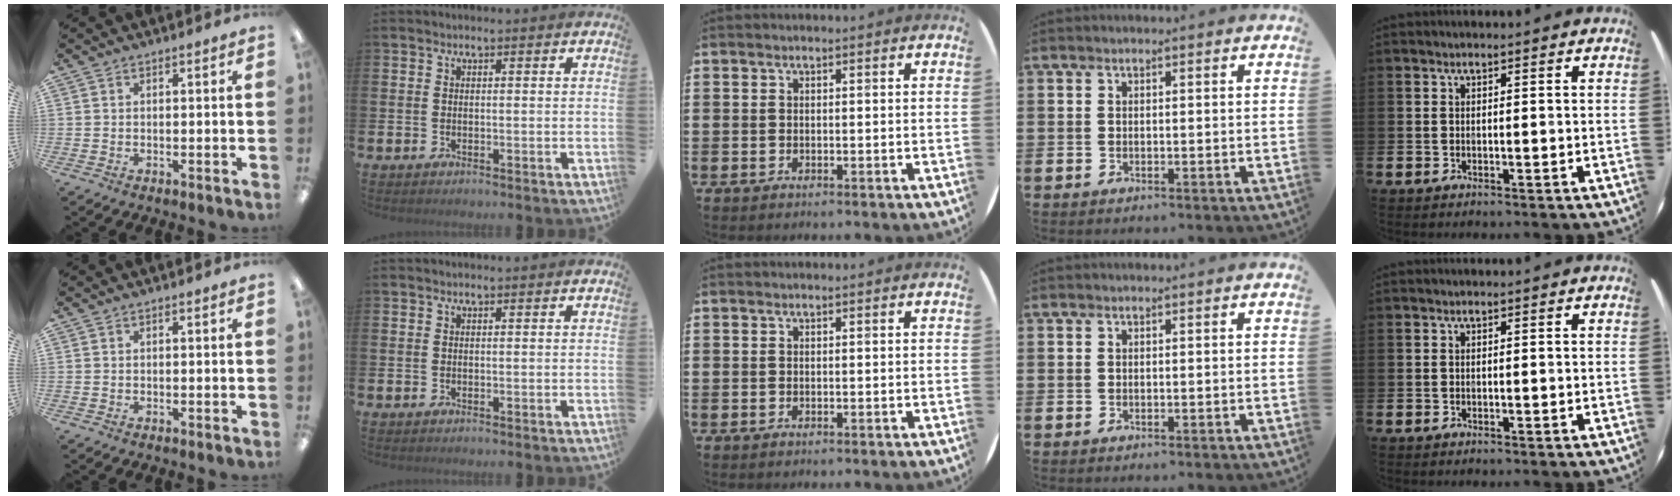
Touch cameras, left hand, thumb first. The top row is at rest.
{}